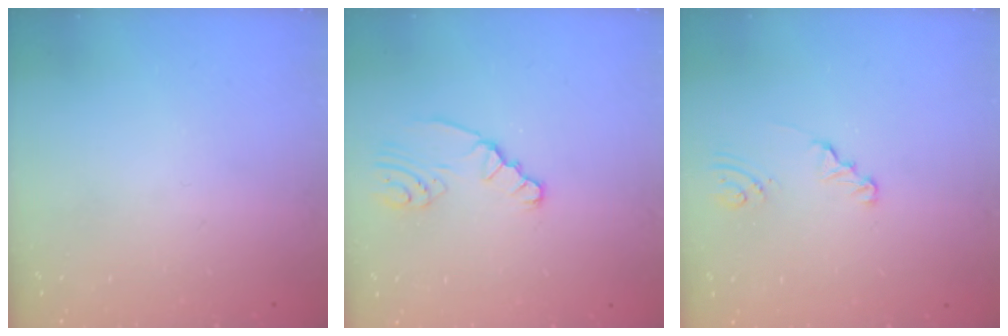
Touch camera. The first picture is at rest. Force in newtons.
{"total": 2.4, "press": 2.4, "slide": 0.1}
{"total": 1.7, "press": 1.7, "slide": 0.2}